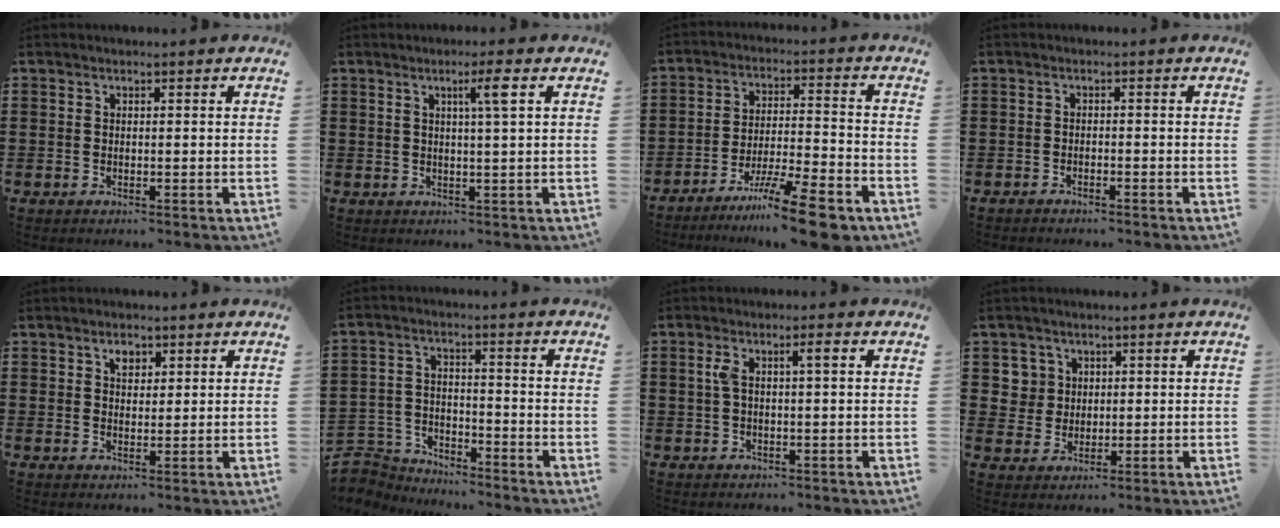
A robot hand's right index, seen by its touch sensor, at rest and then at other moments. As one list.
[{"total": 3.6, "force": [1.3, -0.4, 3.4], "torque": [-0.051, -0.010, 0.014]}, {"total": 11.8, "force": [-8.9, 1.1, 7.6], "torque": [-0.123, 0.023, -0.164]}, {"total": 1.0, "force": [-1.0, 0.0, 0.0], "torque": [-0.003, 0.001, -0.021]}, {"total": 2.2, "force": [1.2, 1.3, 1.3], "torque": [-0.030, 0.005, 0.021]}, {"total": 5.1, "force": [-4.9, 1.5, 0.1], "torque": [-0.025, 0.003, -0.107]}, {"total": 3.2, "force": [0.6, 0.5, 3.0], "torque": [-0.058, 0.003, 0.007]}, {"total": 4.2, "force": [1.4, 3.9, 0.7], "torque": [-0.033, 0.013, 0.026]}]